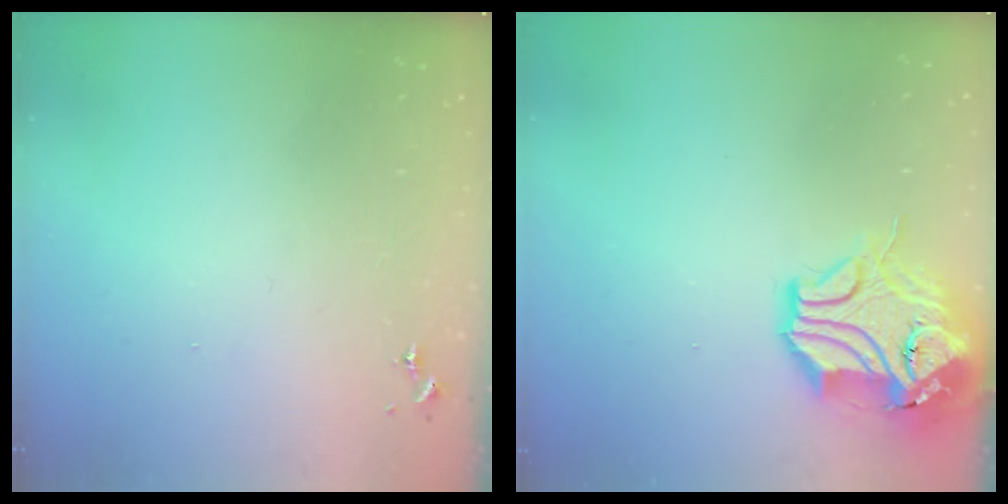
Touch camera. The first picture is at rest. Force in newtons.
{"total": 16.2, "press": 16.1, "slide": 2.2}